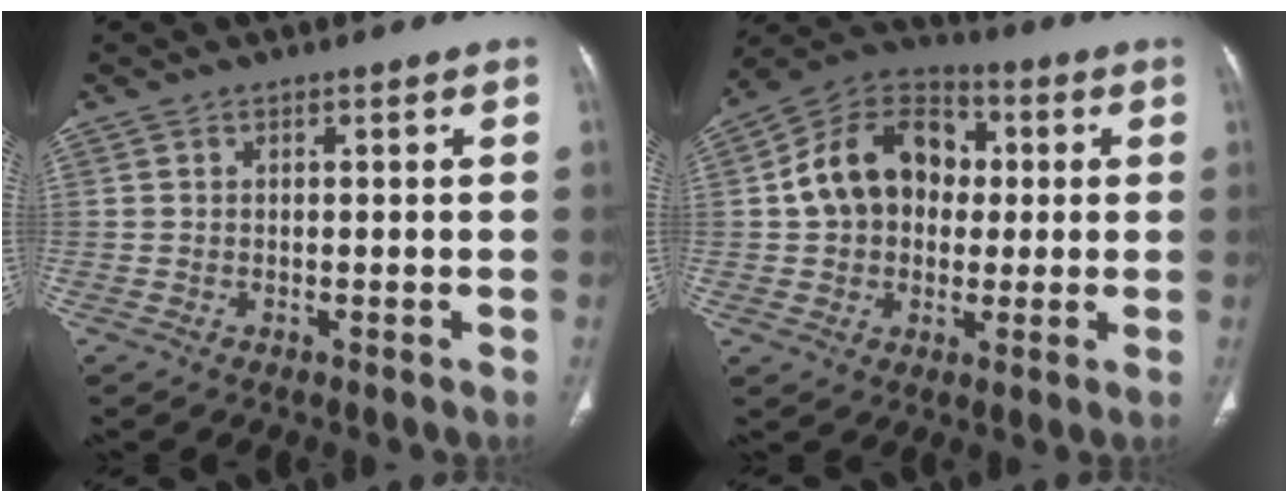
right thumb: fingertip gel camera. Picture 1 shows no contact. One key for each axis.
{"total": 15.6, "fx": 1.5, "fy": 12.1, "fz": 9.7, "tx": -0.128, "ty": 0.027, "tz": 0.017}